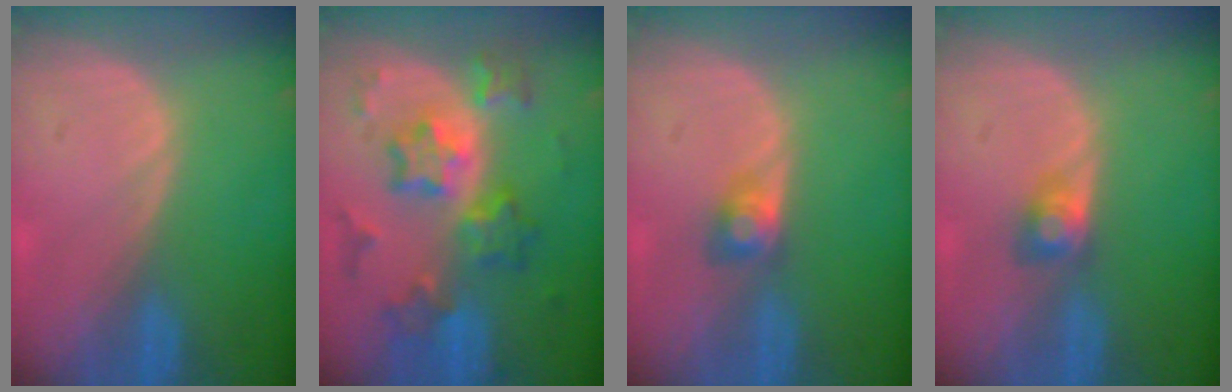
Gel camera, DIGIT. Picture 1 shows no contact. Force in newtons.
{"total": 9.4, "press": 9.3, "slide": 0.7}
{"total": 2.6, "press": 2.5, "slide": 0.7}
{"total": 2.6, "press": 2.5, "slide": 0.7}